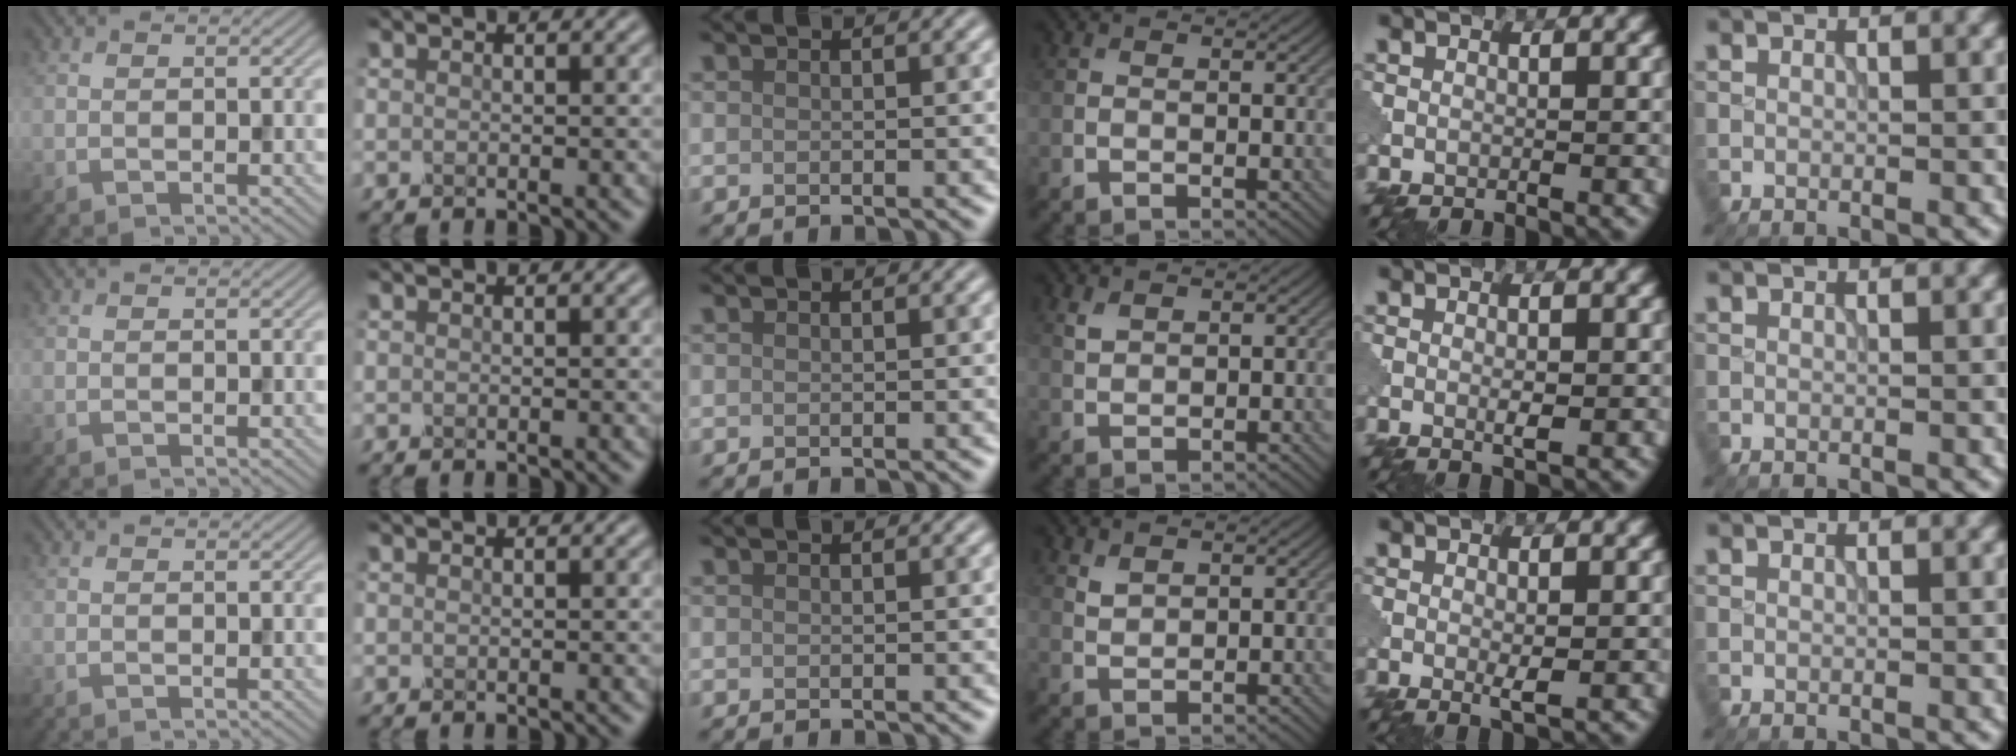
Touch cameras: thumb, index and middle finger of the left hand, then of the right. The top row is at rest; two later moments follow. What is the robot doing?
{"motion": "squeeze", "object": "clothespin"}